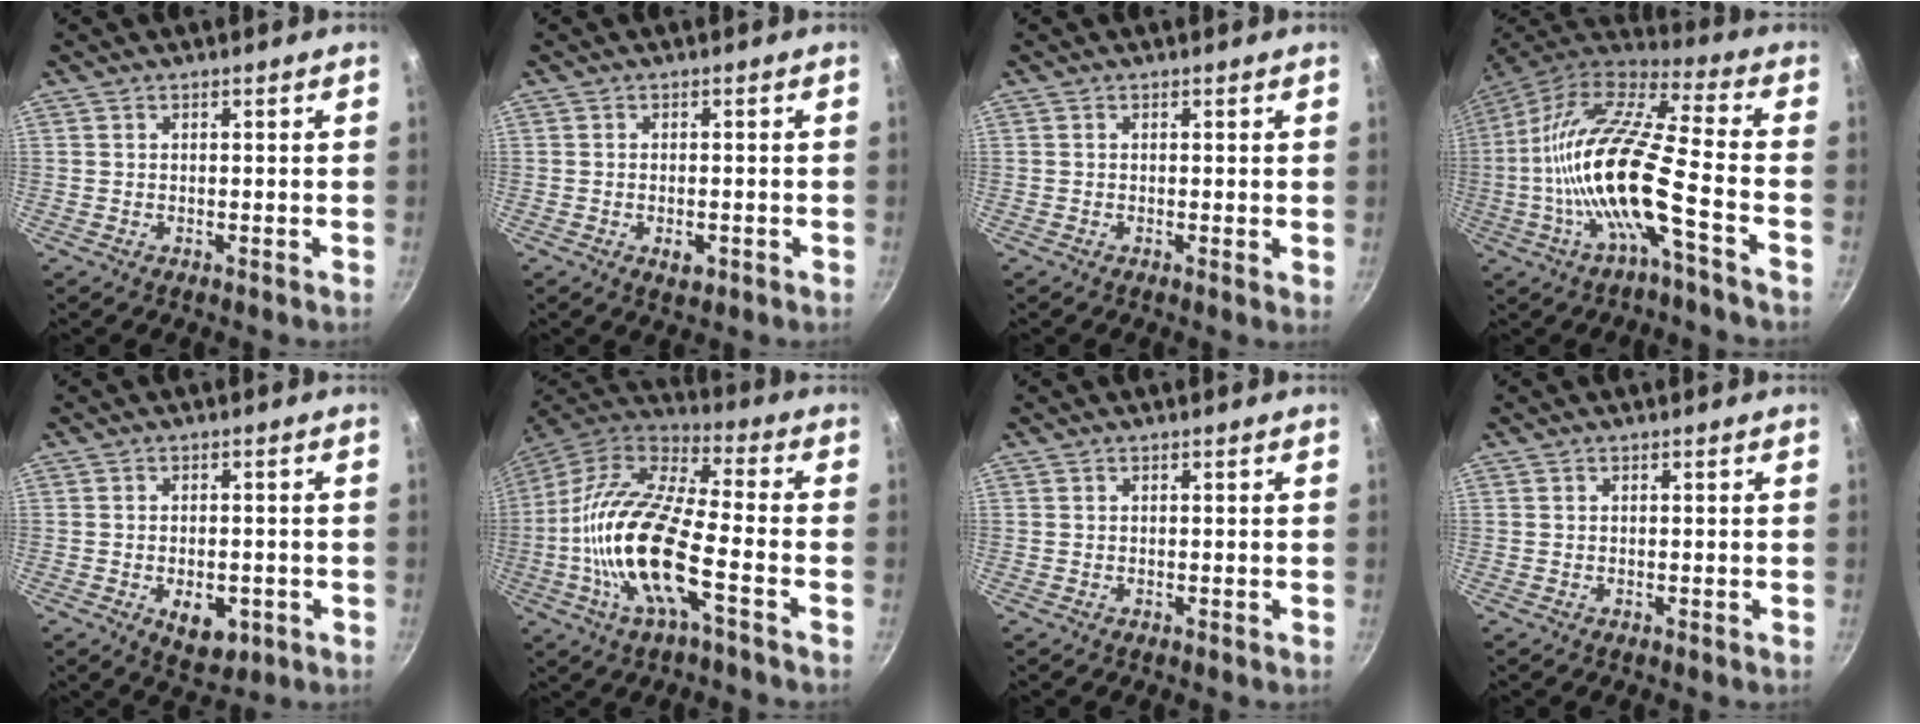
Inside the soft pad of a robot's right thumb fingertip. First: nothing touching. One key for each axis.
{"total": 2.7, "fx": -0.9, "fy": 1.5, "fz": 2.1, "tx": -0.031, "ty": 0.001, "tz": -0.012}
{"total": 0.9, "fx": 0.1, "fy": 0.2, "fz": 0.9, "tx": -0.013, "ty": -0.003, "tz": -0.002}
{"total": 19.9, "fx": -5.5, "fy": 4.4, "fz": 18.6, "tx": -0.348, "ty": 0.040, "tz": -0.122}
{"total": 7.1, "fx": -2.3, "fy": 4.2, "fz": 5.2, "tx": -0.053, "ty": 0.002, "tz": -0.022}
{"total": 20.0, "fx": -5.3, "fy": 6.7, "fz": 18.1, "tx": -0.351, "ty": 0.036, "tz": -0.118}
{"total": 0.0}
{"total": 0.0}